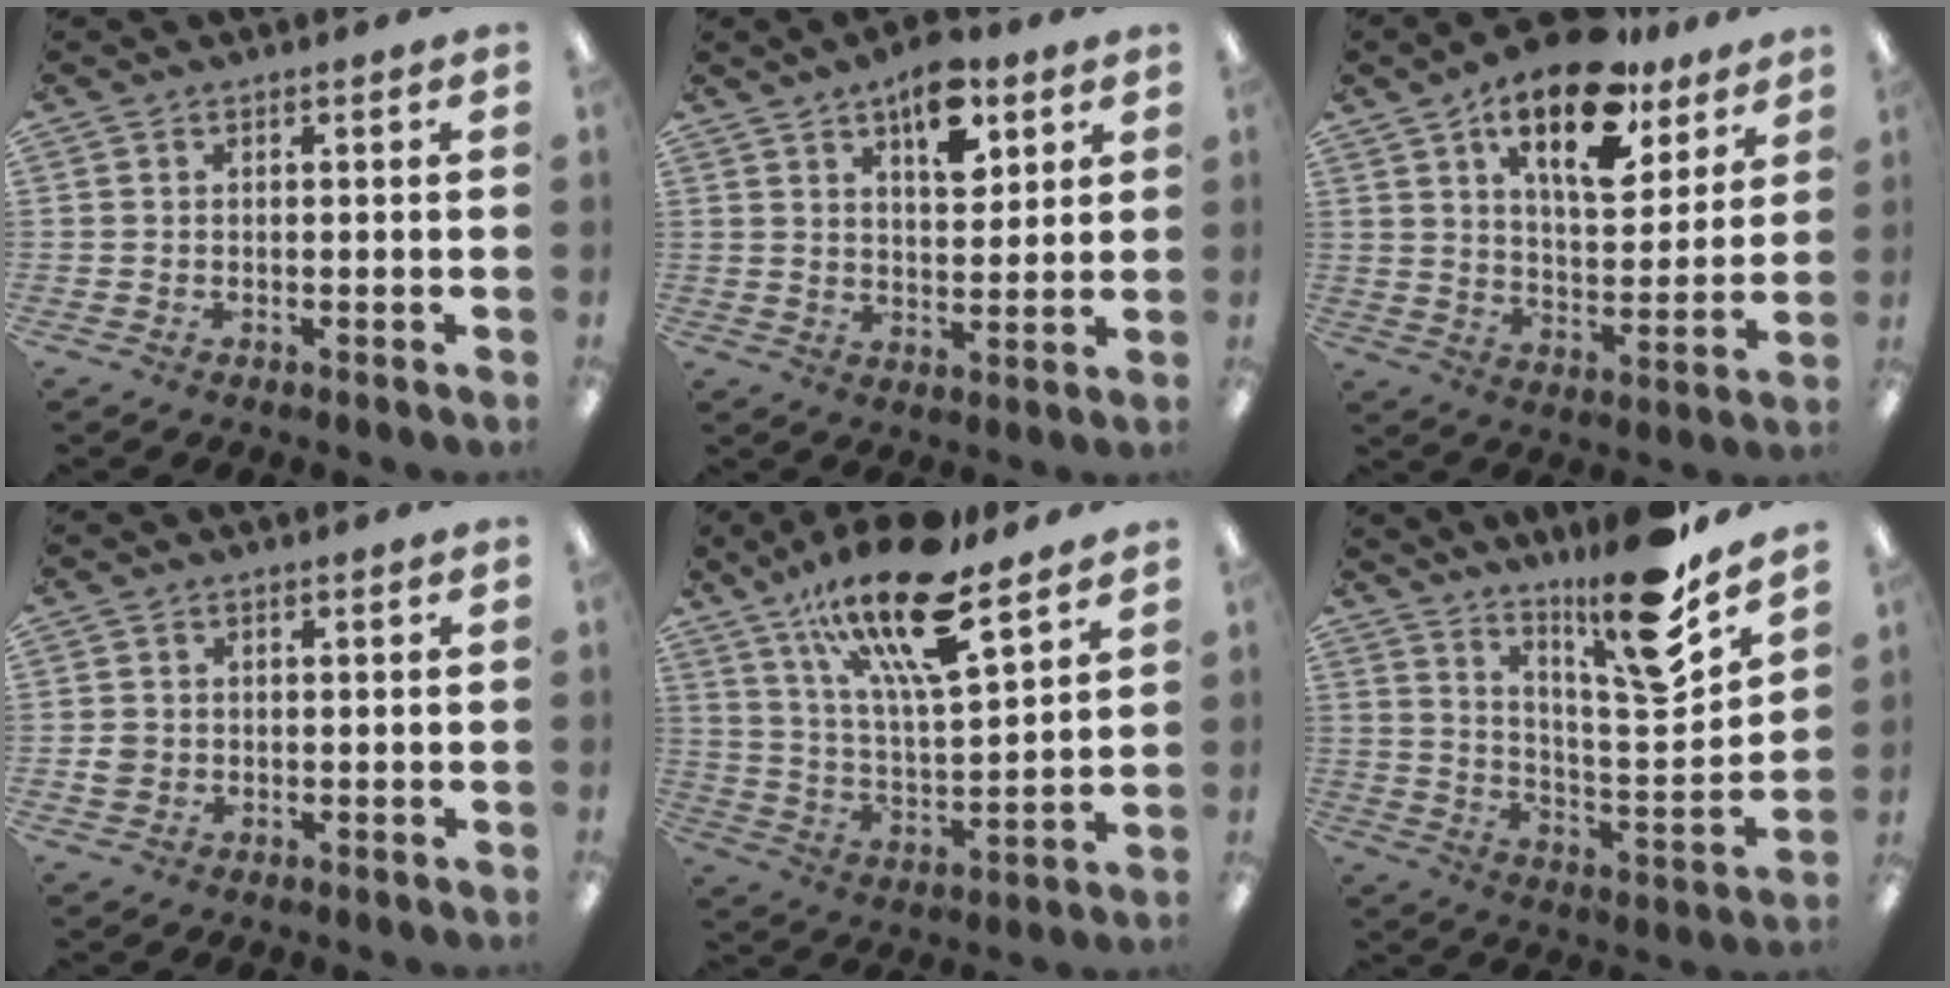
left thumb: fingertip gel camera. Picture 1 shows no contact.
{"total": 11.0, "force": [6.6, 5.2, 7.1], "torque": [-0.097, -0.031, 0.110]}
{"total": 18.6, "force": [12.0, 8.0, 11.7], "torque": [-0.180, -0.062, 0.201]}
{"total": 2.6, "force": [-0.1, 2.5, 0.9], "torque": [-0.009, 0.001, -0.005]}
{"total": 21.0, "force": [14.6, 5.9, 13.9], "torque": [-0.236, -0.083, 0.244]}
{"total": 18.3, "force": [13.9, 2.0, 11.7], "torque": [-0.194, -0.102, 0.220]}